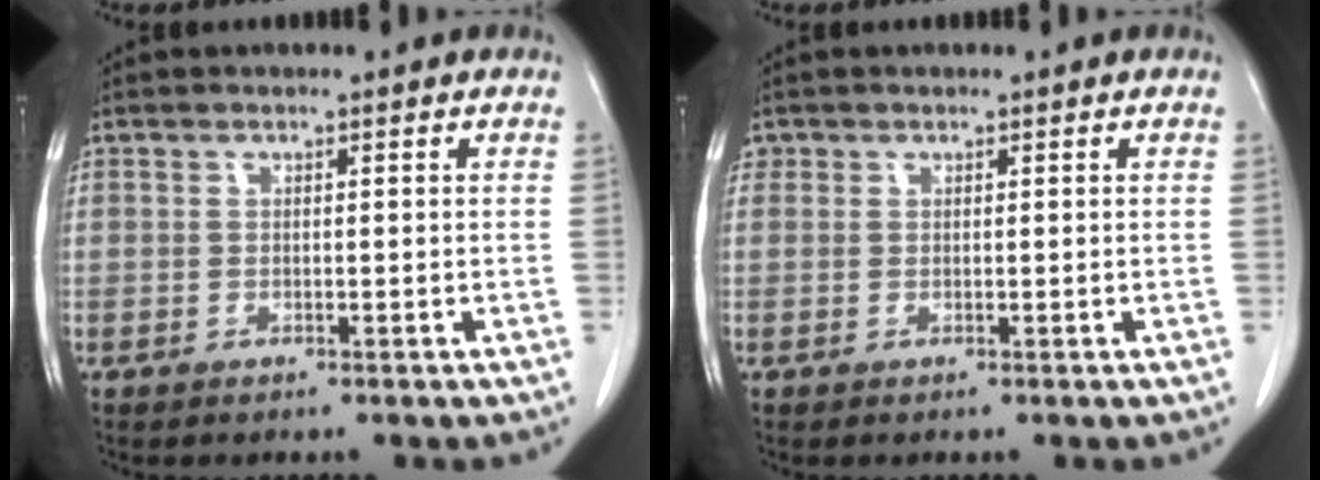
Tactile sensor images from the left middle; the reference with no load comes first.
{"total": 0.7, "force": [0.4, 0.6, 0.0], "torque": [0.006, 0.005, 0.006]}